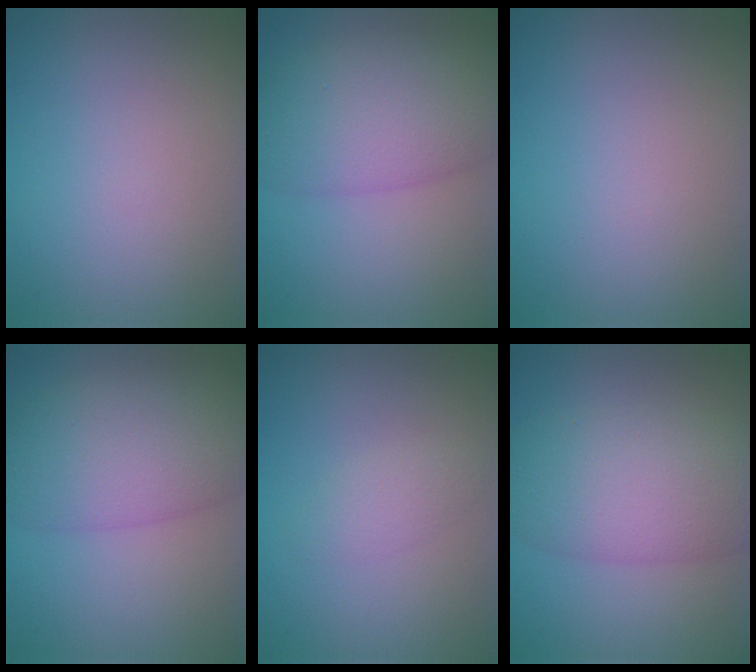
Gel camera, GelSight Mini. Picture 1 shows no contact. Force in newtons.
{"total": 7.9, "press": 7.9, "slide": 0.3}
{"total": 0.0}
{"total": 7.9, "press": 7.9, "slide": 0.3}
{"total": 1.5, "press": 1.5, "slide": 0.1}
{"total": 8.1, "press": 8.1, "slide": 0.3}